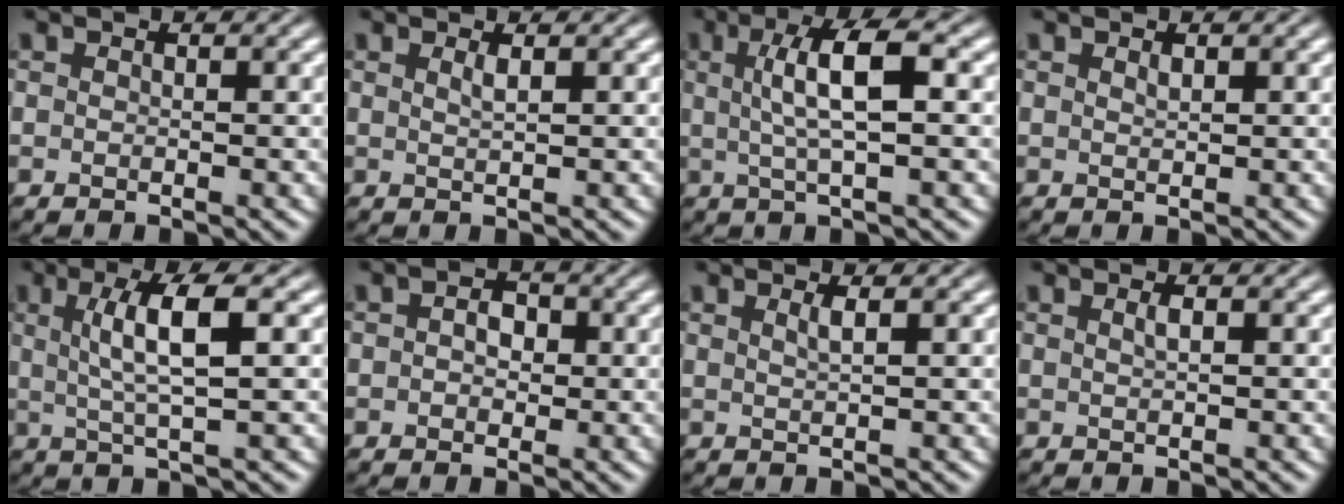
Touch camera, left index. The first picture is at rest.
{"total": 1.0, "force": [0.5, 0.3, 0.9], "torque": [-0.010, 0.001, 0.007]}
{"total": 5.7, "force": [1.0, 1.4, 5.4], "torque": [-0.094, 0.008, 0.017]}
{"total": 0.6, "force": [0.4, 0.1, 0.4], "torque": [-0.006, -0.002, 0.008]}
{"total": 5.2, "force": [1.2, 1.0, 4.9], "torque": [-0.091, 0.005, 0.023]}
{"total": 2.4, "force": [0.3, 1.8, 1.6], "torque": [-0.018, 0.004, -0.008]}
{"total": 1.3, "force": [0.6, 0.4, 1.1], "torque": [-0.012, 0.002, 0.007]}
{"total": 0.9, "force": [0.3, 0.3, 0.8], "torque": [-0.012, 0.004, 0.004]}